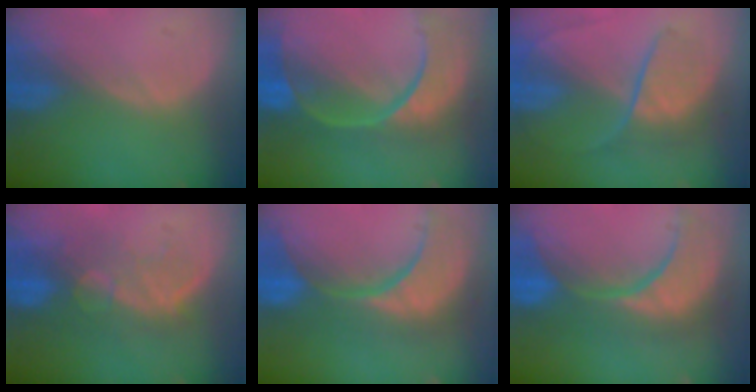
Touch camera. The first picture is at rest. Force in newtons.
{"total": 13.1, "press": 10.6, "slide": 7.7}
{"total": 6.7, "press": 6.6, "slide": 1.1}
{"total": 10.0, "press": 8.5, "slide": 5.3}
{"total": 13.0, "press": 11.5, "slide": 6.1}
{"total": 12.3, "press": 11.1, "slide": 5.3}